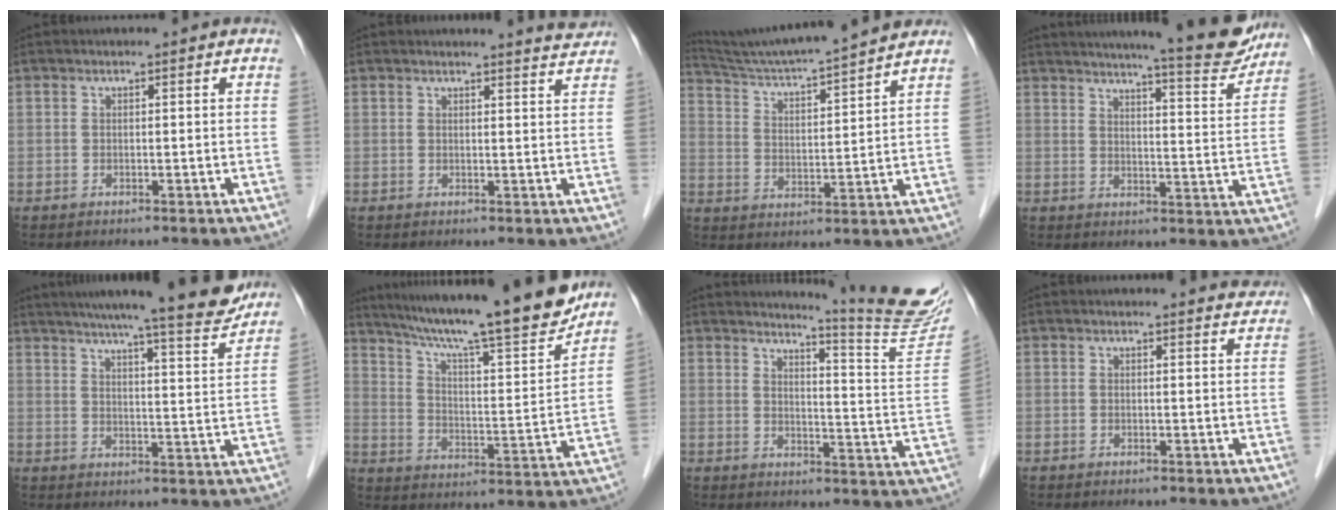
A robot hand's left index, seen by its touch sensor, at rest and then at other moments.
{"total": 3.2, "force": [3.2, -0.5, 0.1], "torque": [-0.007, -0.018, 0.027]}
{"total": 16.5, "force": [15.2, -1.2, 6.3], "torque": [-0.118, -0.001, 0.234]}
{"total": 15.4, "force": [13.9, 1.2, 6.7], "torque": [-0.092, -0.025, 0.169]}
{"total": 16.9, "force": [15.1, 0.6, 7.6], "torque": [-0.108, -0.020, 0.196]}
{"total": 22.8, "force": [19.3, 0.9, 12.0], "torque": [-0.200, -0.020, 0.285]}
{"total": 15.5, "force": [14.7, -1.9, 4.6], "torque": [-0.068, -0.110, 0.167]}
{"total": 4.2, "force": [4.2, 0.4, 0.3], "torque": [-0.003, -0.004, 0.031]}